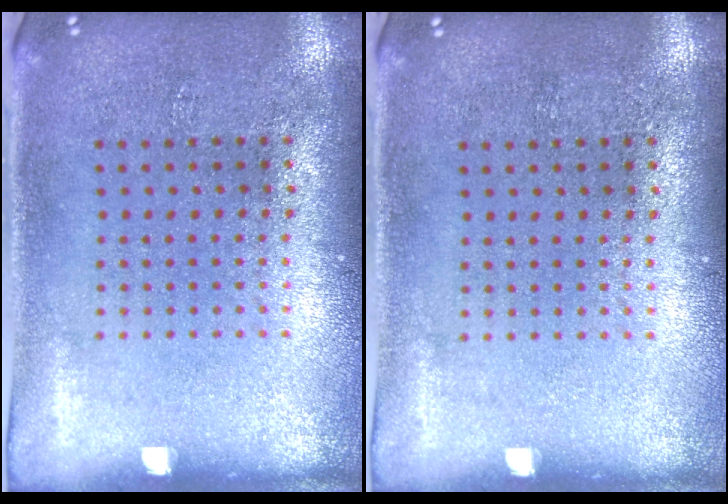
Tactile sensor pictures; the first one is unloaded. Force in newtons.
{"total": 0.0}